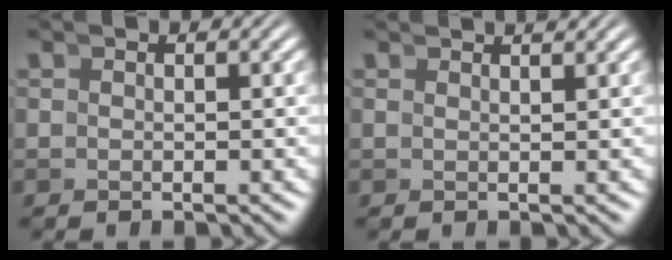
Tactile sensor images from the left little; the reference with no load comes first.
{"total": 1.5, "force": [1.3, -0.8, 0.3], "torque": [0.010, 0.005, 0.022]}